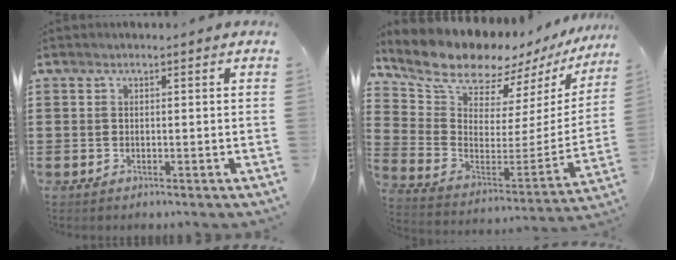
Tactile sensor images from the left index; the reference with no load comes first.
{"total": 10.5, "force": [9.6, 3.1, 2.8], "torque": [-0.103, -0.071, 0.172]}